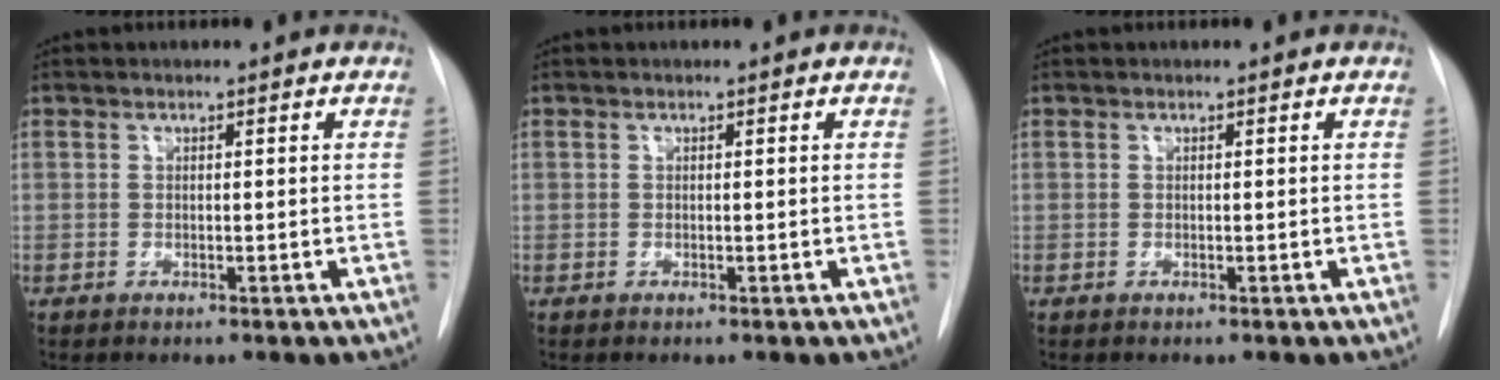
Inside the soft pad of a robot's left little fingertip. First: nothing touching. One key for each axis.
{"total": 0.0}
{"total": 0.0}